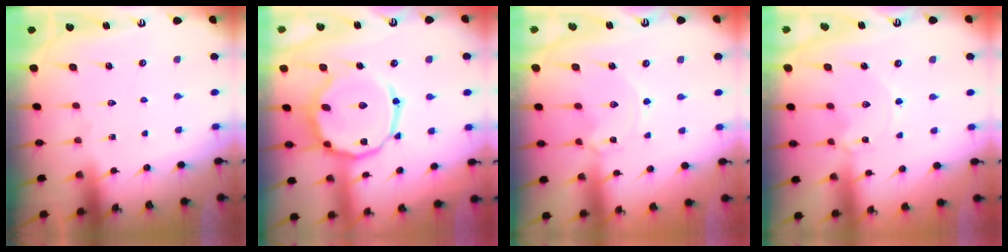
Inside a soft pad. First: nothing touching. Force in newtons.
{"total": 17.1, "press": 17.0, "slide": 1.3}
{"total": 1.2, "press": 1.2, "slide": 0.2}
{"total": 1.7, "press": 1.7, "slide": 0.2}